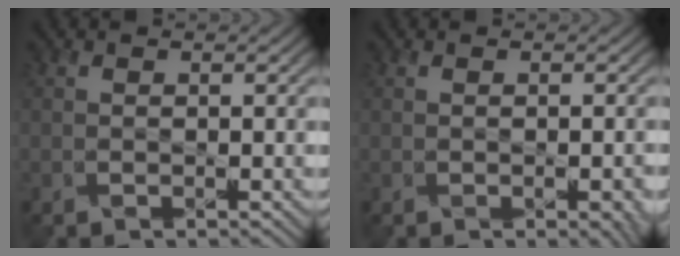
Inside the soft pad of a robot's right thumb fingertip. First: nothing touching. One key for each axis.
{"total": 3.0, "fx": -1.0, "fy": 1.2, "fz": 2.6, "tx": -0.024, "ty": -0.005, "tz": 0.000}